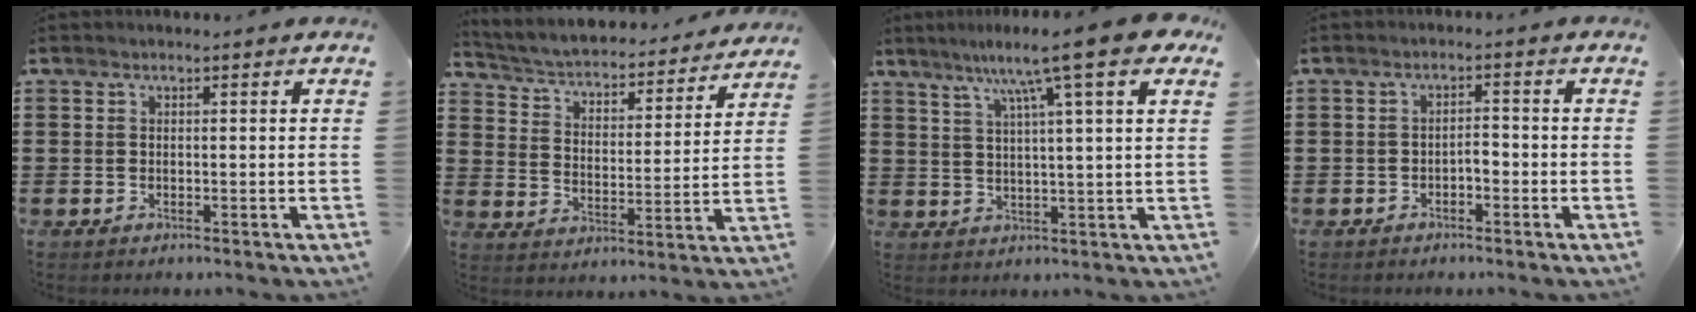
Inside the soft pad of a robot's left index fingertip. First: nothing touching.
{"total": 3.2, "force": [3.1, 0.5, 0.7], "torque": [-0.035, -0.029, 0.042]}
{"total": 10.2, "force": [6.5, -0.1, 7.8], "torque": [-0.150, -0.013, 0.104]}
{"total": 1.9, "force": [-1.2, 0.7, 1.3], "torque": [-0.028, 0.004, -0.026]}